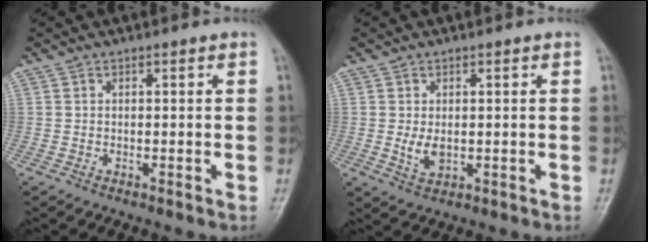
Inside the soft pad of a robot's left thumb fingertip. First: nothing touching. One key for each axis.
{"total": 3.3, "fx": 0.1, "fy": 2.0, "fz": 2.6, "tx": -0.043, "ty": -0.009, "tz": 0.008}